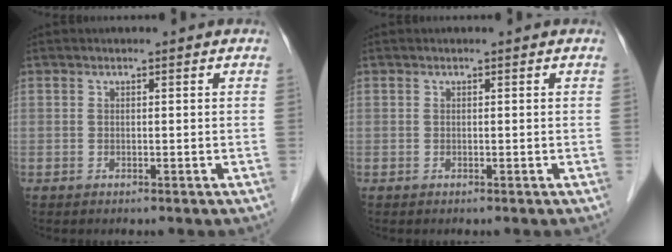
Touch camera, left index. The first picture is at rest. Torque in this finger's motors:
{"motor_torque": [-0.01, 0.01, 0.01, 0.00]}